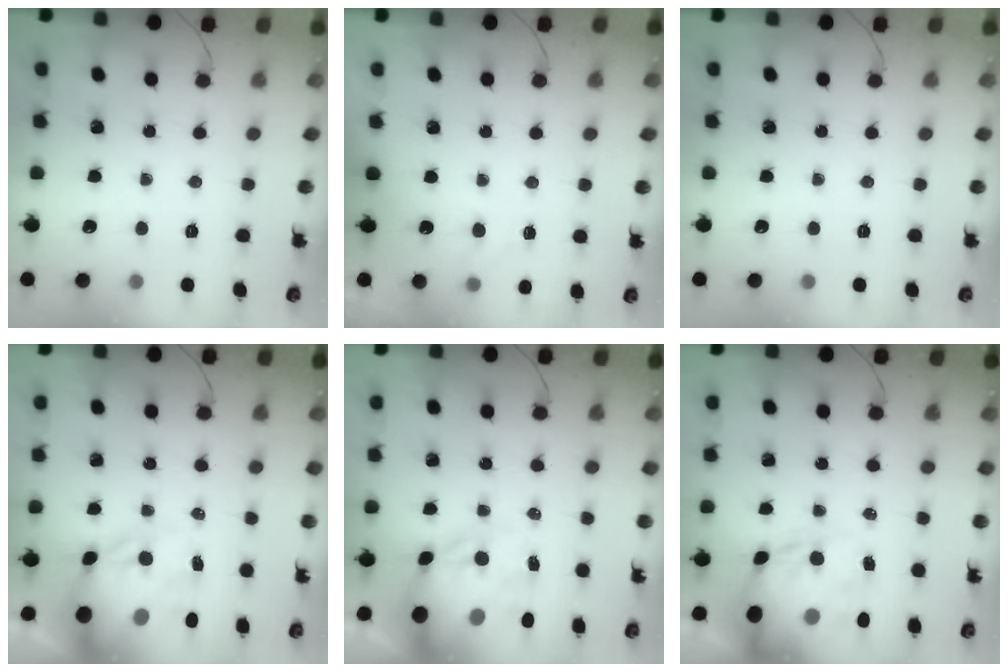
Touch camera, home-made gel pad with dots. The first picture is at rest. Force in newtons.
{"total": 4.9, "press": 4.6, "slide": 1.5}
{"total": 0.0}
{"total": 16.2, "press": 15.6, "slide": 4.2}
{"total": 16.2, "press": 15.6, "slide": 4.2}
{"total": 16.4, "press": 16.0, "slide": 3.6}